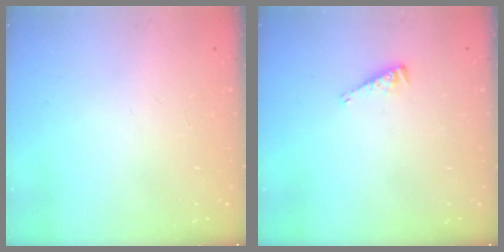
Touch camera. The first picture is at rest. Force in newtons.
{"total": 4.0, "press": 4.0, "slide": 0.4}